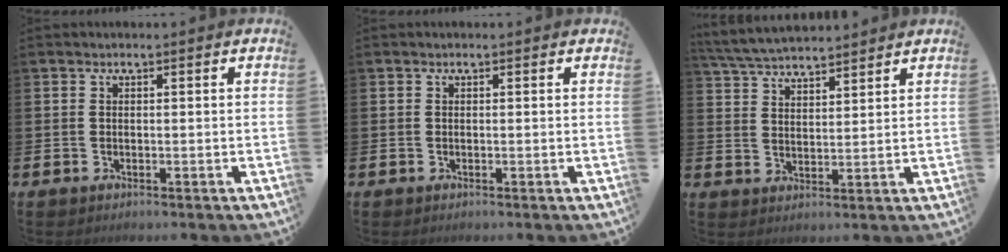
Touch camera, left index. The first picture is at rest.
{"total": 0.0}
{"total": 5.2, "force": [5.1, 0.7, 0.8], "torque": [-0.038, -0.022, 0.094]}